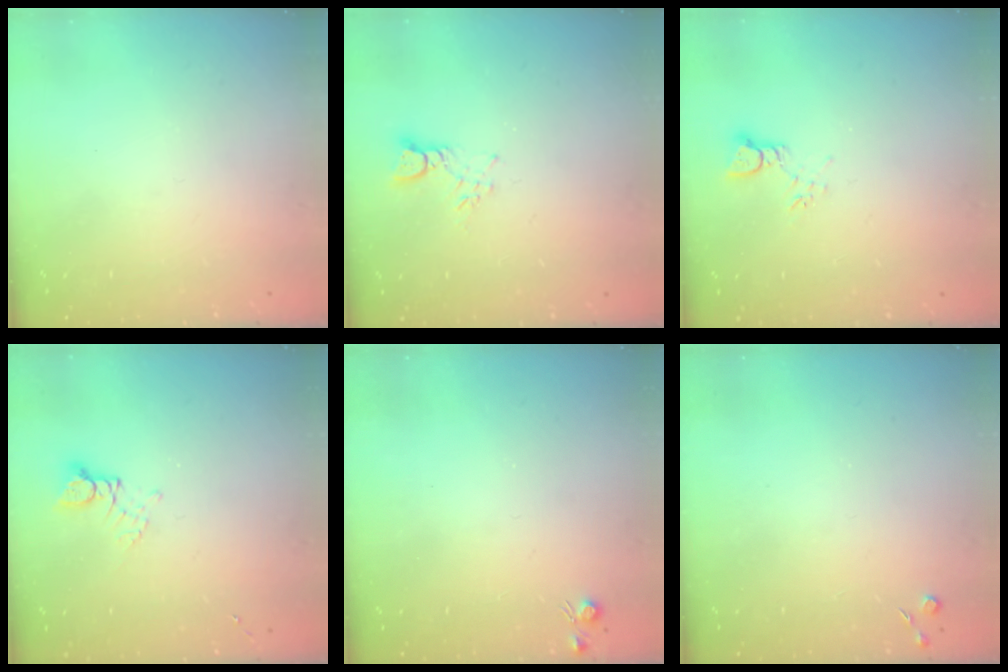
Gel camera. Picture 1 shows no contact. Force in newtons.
{"total": 3.1, "press": 3.1, "slide": 0.2}
{"total": 2.6, "press": 2.6, "slide": 0.2}
{"total": 2.9, "press": 2.9, "slide": 0.4}
{"total": 4.3, "press": 4.2, "slide": 0.7}
{"total": 4.2, "press": 4.1, "slide": 0.6}